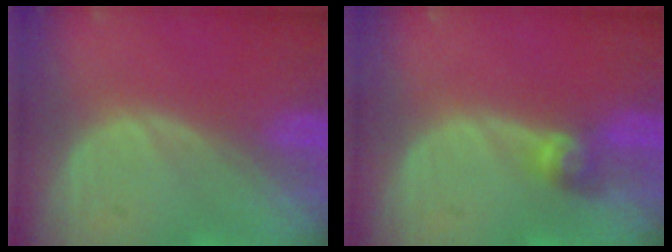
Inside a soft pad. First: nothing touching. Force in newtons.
{"total": 2.6, "press": 2.5, "slide": 0.6}